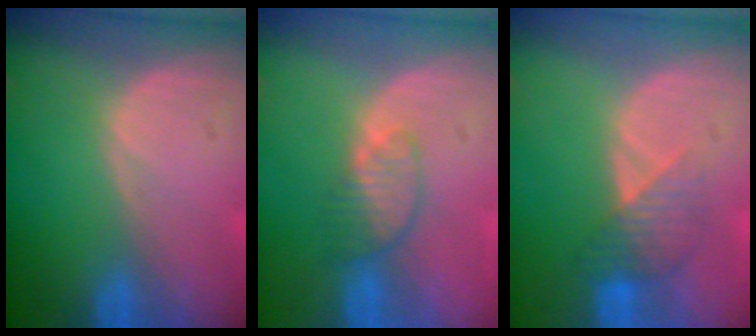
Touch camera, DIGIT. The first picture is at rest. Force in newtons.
{"total": 3.5, "press": 3.4, "slide": 0.9}
{"total": 4.1, "press": 3.8, "slide": 1.4}